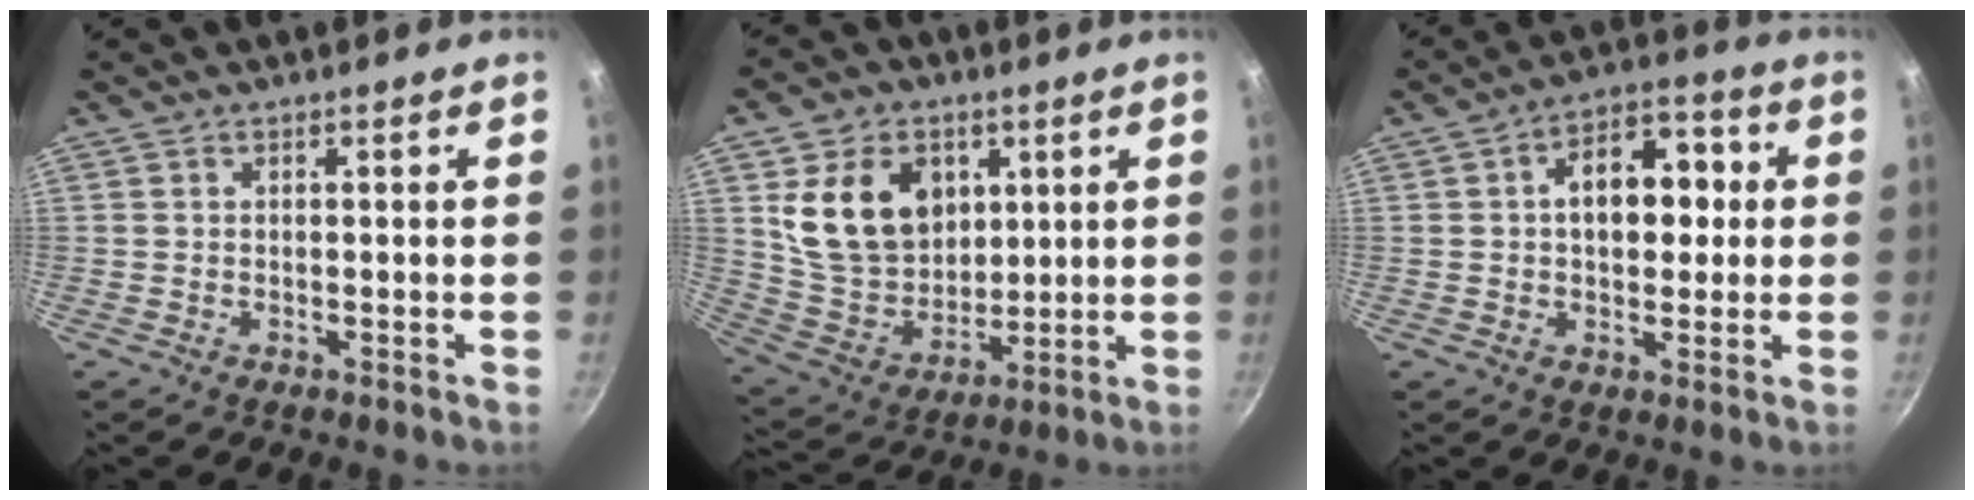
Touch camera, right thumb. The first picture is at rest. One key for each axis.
{"total": 17.2, "fx": 5.1, "fy": 13.2, "fz": 9.8, "tx": -0.138, "ty": -0.022, "tz": 0.102}
{"total": 11.6, "fx": 1.3, "fy": 7.6, "fz": 8.6, "tx": -0.083, "ty": 0.022, "tz": 0.007}